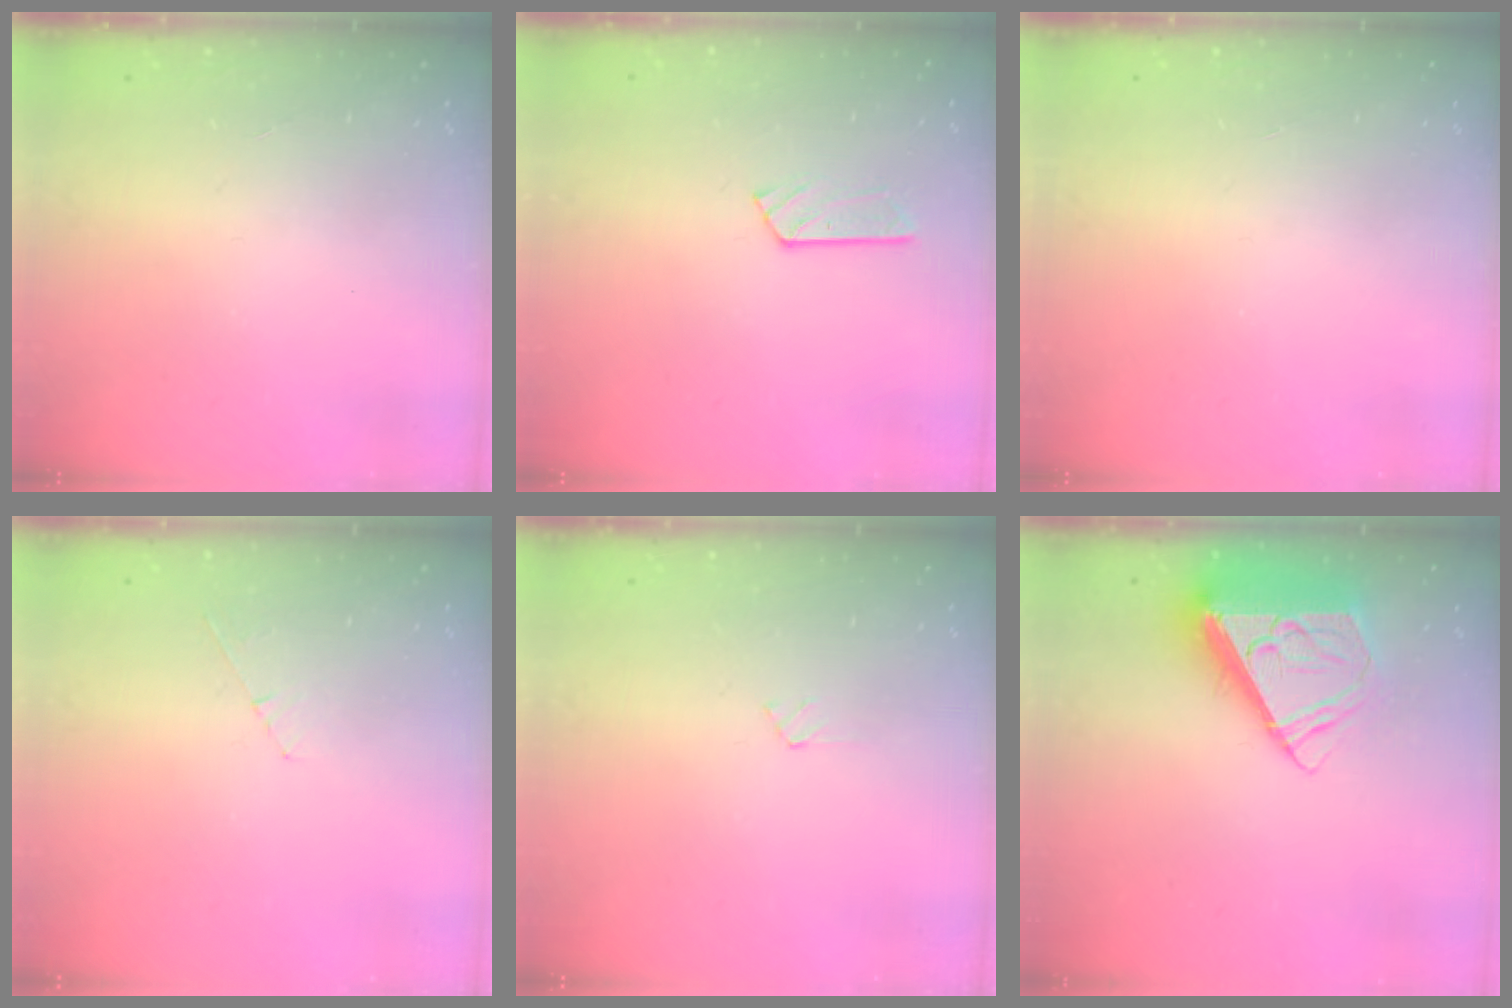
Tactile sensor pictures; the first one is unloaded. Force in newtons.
{"total": 3.3, "press": 3.3, "slide": 0.3}
{"total": 0.0}
{"total": 3.6, "press": 3.5, "slide": 0.4}
{"total": 2.7, "press": 2.7, "slide": 0.3}
{"total": 10.7, "press": 10.6, "slide": 1.6}